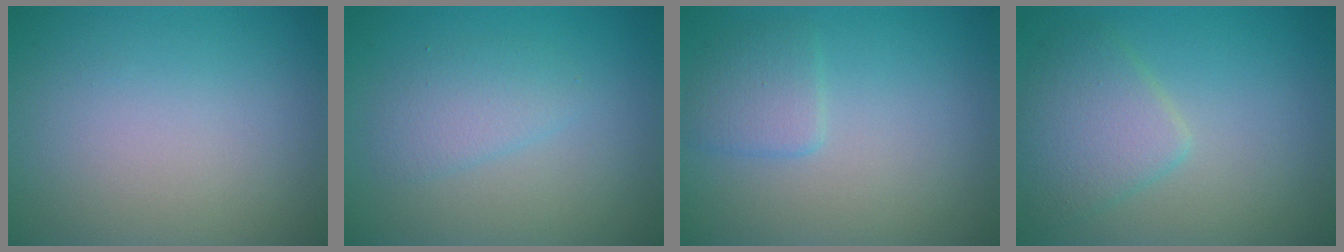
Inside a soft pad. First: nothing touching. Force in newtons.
{"total": 2.1, "press": 2.1, "slide": 0.1}
{"total": 2.0, "press": 2.0, "slide": 0.1}
{"total": 3.7, "press": 3.7, "slide": 0.2}